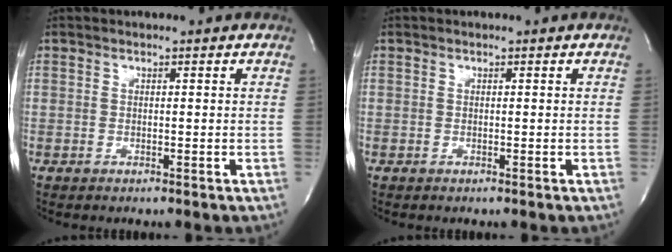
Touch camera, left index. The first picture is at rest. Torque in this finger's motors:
{"motor_torque": [0.00, 0.00, 0.00, -0.01]}